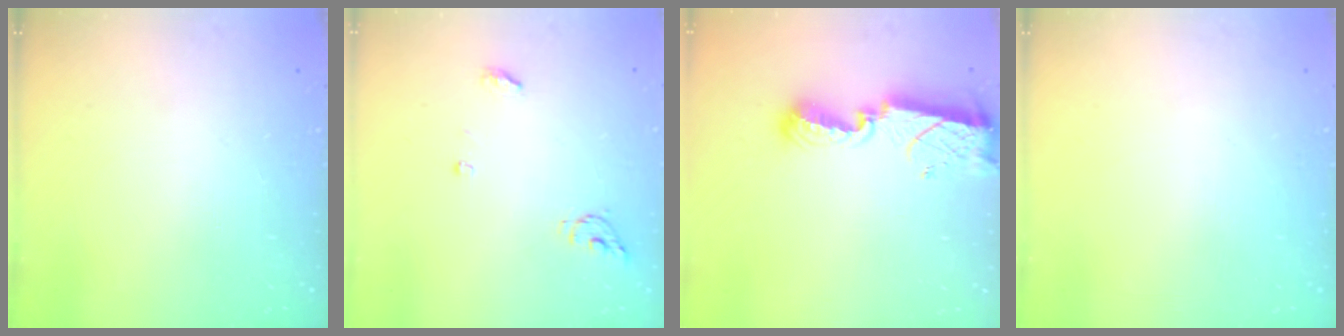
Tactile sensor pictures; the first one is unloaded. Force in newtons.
{"total": 5.2, "press": 5.2, "slide": 0.0}
{"total": 9.4, "press": 9.4, "slide": 0.8}
{"total": 0.0}